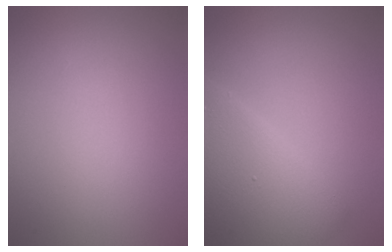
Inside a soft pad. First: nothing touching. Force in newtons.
{"total": 5.4, "press": 5.4, "slide": 0.1}